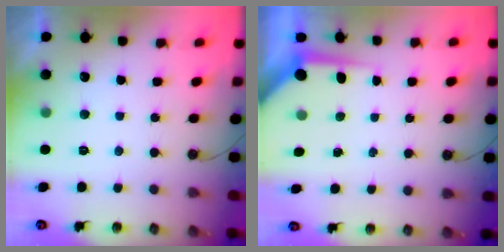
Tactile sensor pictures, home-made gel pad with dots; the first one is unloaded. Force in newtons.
{"total": 5.2, "press": 5.1, "slide": 0.6}